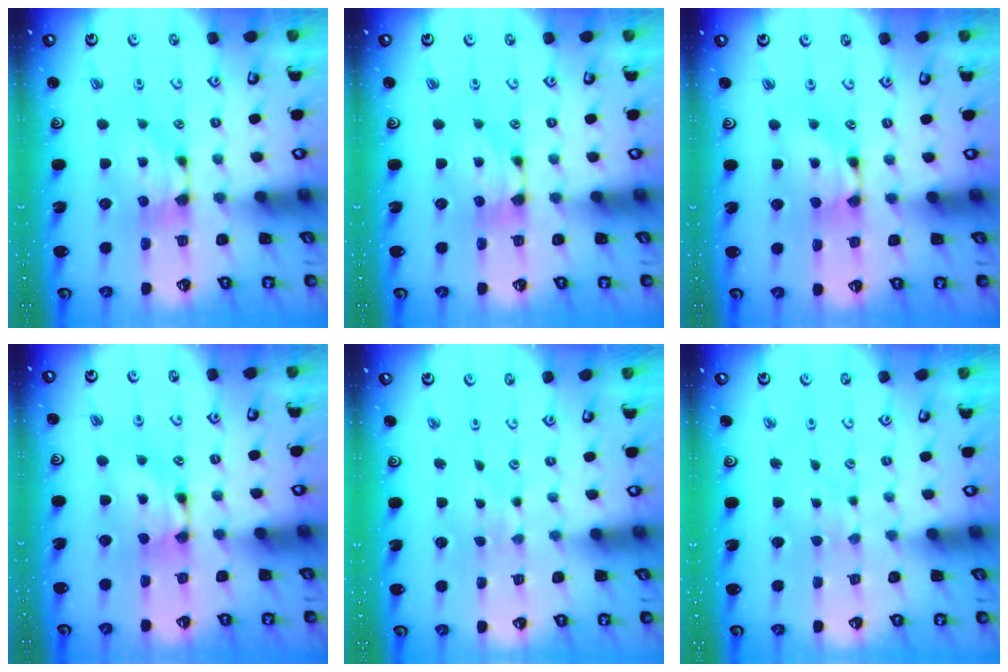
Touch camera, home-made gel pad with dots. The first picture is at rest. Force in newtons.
{"total": 0.0}
{"total": 1.6, "press": 1.6, "slide": 0.1}
{"total": 1.6, "press": 1.6, "slide": 0.1}
{"total": 2.9, "press": 2.9, "slide": 0.4}
{"total": 2.9, "press": 2.9, "slide": 0.0}